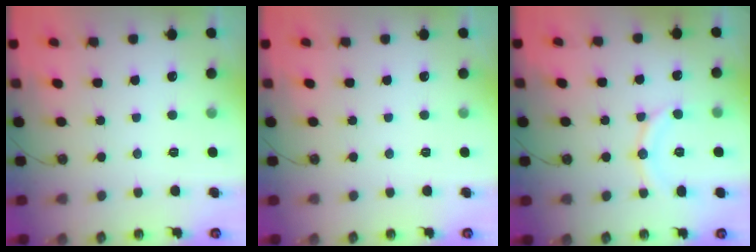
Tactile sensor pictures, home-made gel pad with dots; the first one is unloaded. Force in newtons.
{"total": 0.0}
{"total": 10.1, "press": 10.1, "slide": 0.7}